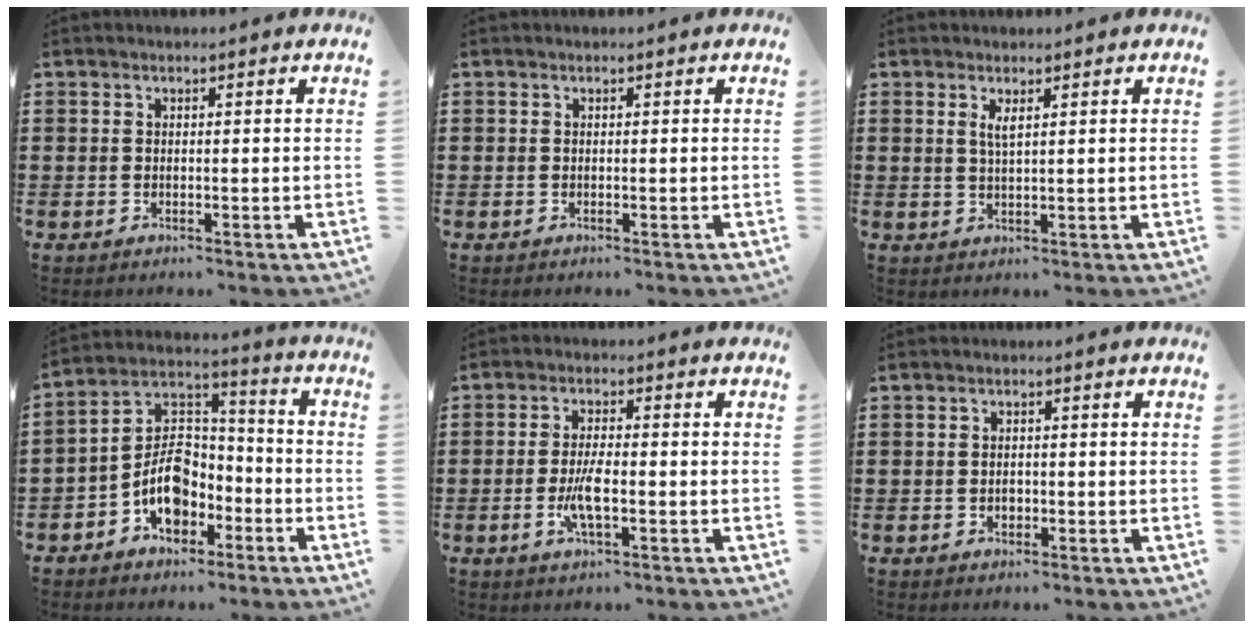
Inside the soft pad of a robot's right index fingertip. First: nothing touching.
{"total": 0.0}
{"total": 2.0, "force": [0.8, 0.2, 1.8], "torque": [-0.038, 0.001, 0.013]}
{"total": 8.8, "force": [-3.5, 6.2, 5.1], "torque": [-0.122, 0.008, -0.072]}
{"total": 4.8, "force": [-1.3, 1.2, 4.5], "torque": [-0.095, -0.003, -0.029]}
{"total": 1.4, "force": [-0.4, 0.9, 1.0], "torque": [-0.020, 0.002, -0.009]}